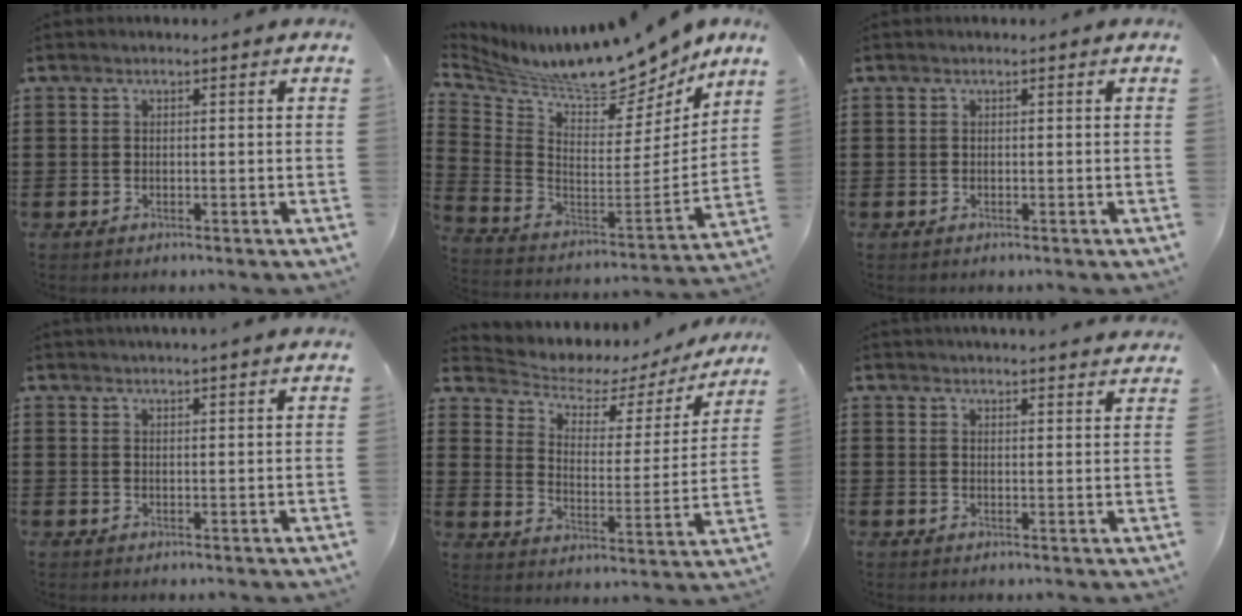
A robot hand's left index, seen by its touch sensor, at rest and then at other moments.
{"total": 11.3, "force": [10.6, 2.0, 3.5], "torque": [-0.091, -0.089, 0.174]}
{"total": 0.0}
{"total": 1.8, "force": [1.7, -0.3, 0.1], "torque": [-0.005, 0.001, 0.034]}
{"total": 4.3, "force": [3.3, 2.2, 1.7], "torque": [-0.056, -0.021, 0.048]}
{"total": 2.7, "force": [2.7, -0.2, -0.1], "torque": [-0.007, -0.011, 0.052]}